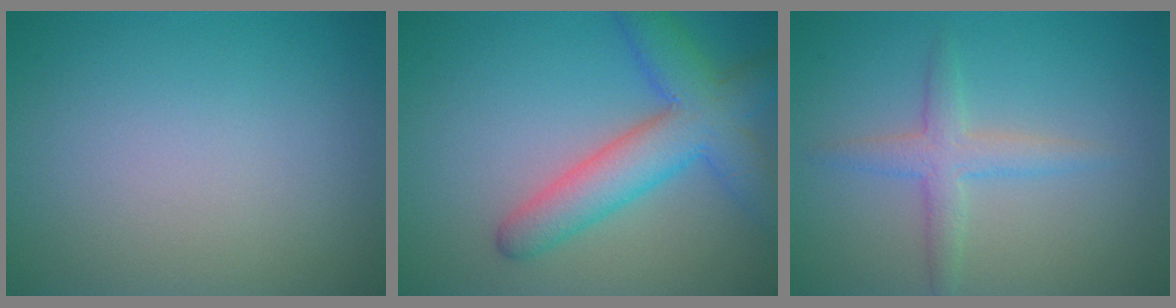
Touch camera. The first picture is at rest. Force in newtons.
{"total": 6.7, "press": 6.7, "slide": 0.2}
{"total": 2.7, "press": 2.7, "slide": 0.1}